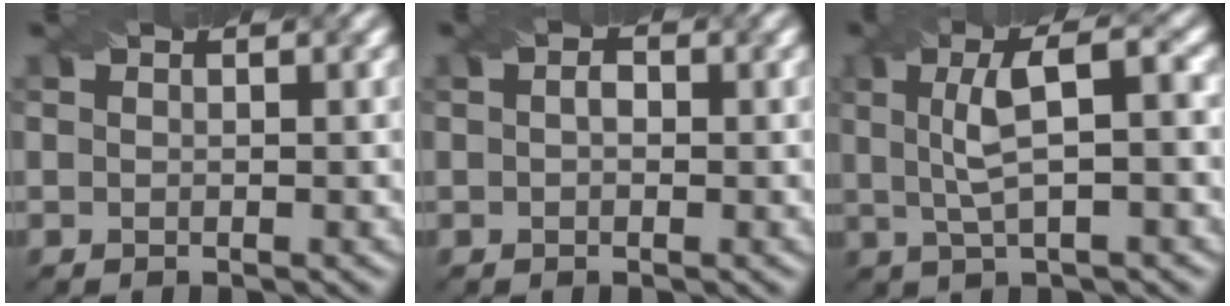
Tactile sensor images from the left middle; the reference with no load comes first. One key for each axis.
{"total": 1.9, "fx": 0.5, "fy": 1.3, "fz": 1.3, "tx": -0.016, "ty": -0.001, "tz": -0.010}
{"total": 5.4, "fx": 0.9, "fy": 1.5, "fz": 5.1, "tx": -0.093, "ty": 0.011, "tz": 0.015}